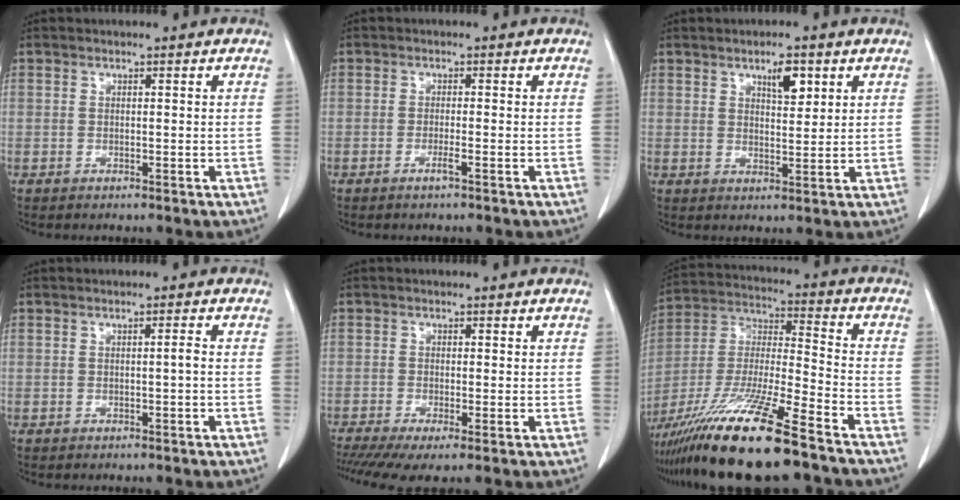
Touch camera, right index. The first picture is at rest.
{"total": 1.4, "force": [-0.8, -0.2, 1.1], "torque": [-0.023, -0.001, -0.016]}
{"total": 4.2, "force": [2.3, 1.4, 3.2], "torque": [-0.053, -0.002, 0.039]}
{"total": 0.8, "force": [-0.1, -0.1, 0.8], "torque": [-0.012, 0.000, -0.002]}
{"total": 6.5, "force": [-4.0, 1.3, 4.9], "torque": [-0.084, -0.013, -0.071]}
{"total": 19.2, "force": [-13.8, 0.5, 13.2], "torque": [-0.291, -0.044, -0.260]}